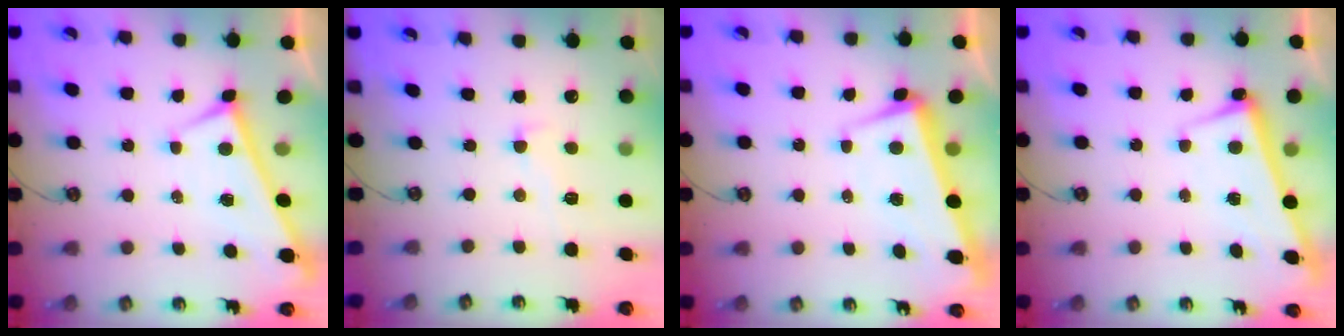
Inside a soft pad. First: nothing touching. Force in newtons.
{"total": 1.6, "press": 1.4, "slide": 0.7}
{"total": 2.1, "press": 0.5, "slide": 2.1}
{"total": 2.5, "press": 2.4, "slide": 0.5}